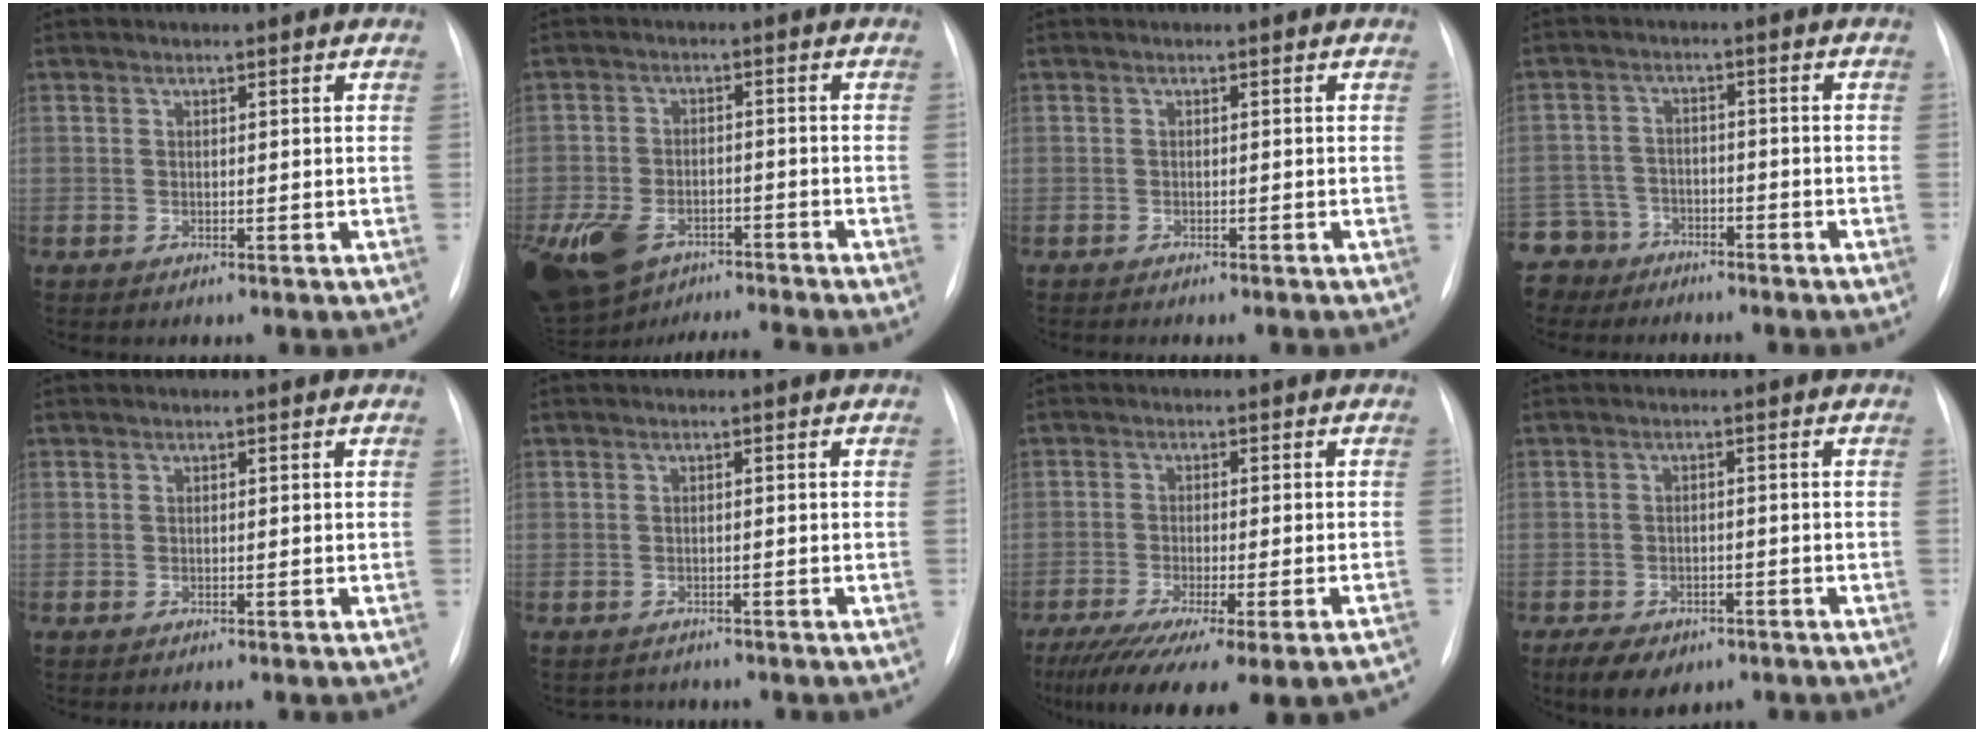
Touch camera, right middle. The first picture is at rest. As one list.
[{"total": 12.6, "force": [-9.1, 5.9, 6.4], "torque": [-0.157, 0.001, -0.152]}, {"total": 3.6, "force": [-3.1, 0.6, 1.7], "torque": [-0.023, -0.008, -0.034]}, {"total": 7.3, "force": [-5.9, 4.3, -0.3], "torque": [-0.006, 0.001, -0.107]}, {"total": 0.5, "force": [-0.4, 0.1, 0.3], "torque": [-0.009, -0.001, -0.006]}, {"total": 2.1, "force": [-1.9, 0.8, -0.3], "torque": [0.003, -0.003, -0.025]}, {"total": 18.6, "force": [-14.7, 2.2, 11.2], "torque": [-0.146, -0.041, -0.204]}, {"total": 6.6, "force": [-4.6, 3.5, 3.2], "torque": [-0.054, -0.006, -0.061]}]